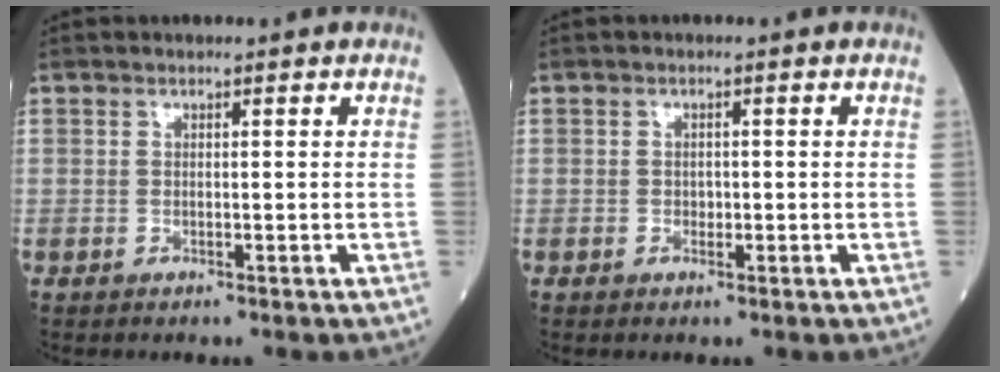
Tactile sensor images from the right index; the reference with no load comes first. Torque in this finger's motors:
{"motor_torque": [-0.02, 0.01, -0.03, -0.01]}